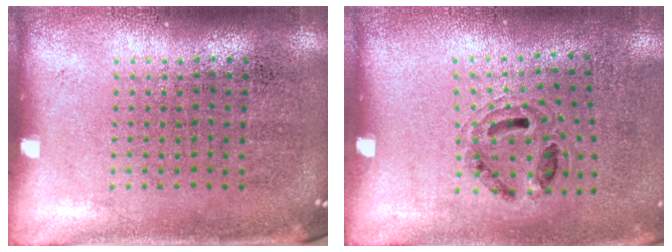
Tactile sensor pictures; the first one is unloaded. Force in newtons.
{"total": 1.0, "press": 0.8, "slide": 0.5}